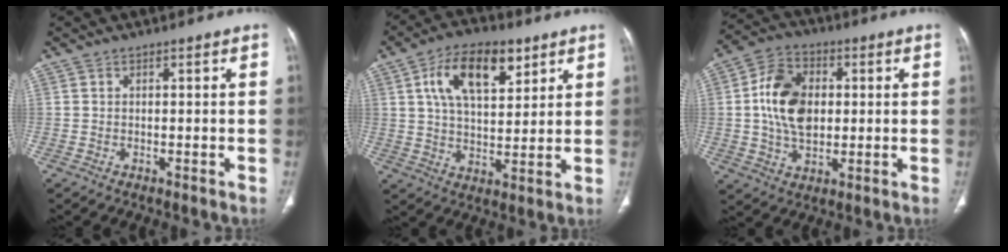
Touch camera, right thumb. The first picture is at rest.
{"total": 14.0, "force": [6.3, 7.1, 10.3], "torque": [-0.152, -0.013, 0.110]}
{"total": 13.0, "force": [1.1, 8.9, 9.4], "torque": [-0.154, 0.007, 0.019]}